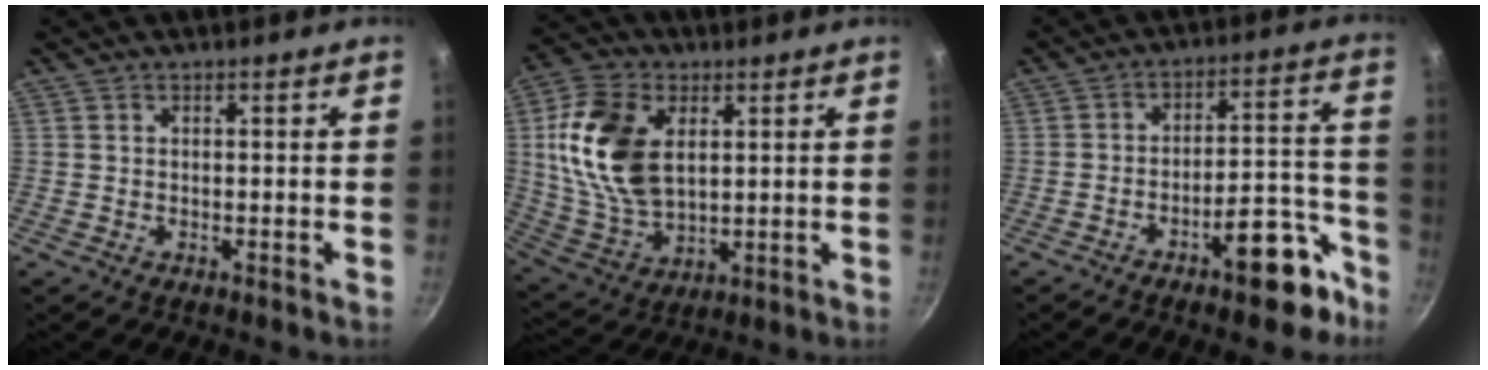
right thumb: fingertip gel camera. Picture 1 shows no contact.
{"total": 17.3, "force": [3.8, 10.8, 13.0], "torque": [-0.235, -0.007, 0.080]}
{"total": 13.1, "force": [-7.9, 5.1, 9.1], "torque": [-0.079, 0.078, -0.107]}